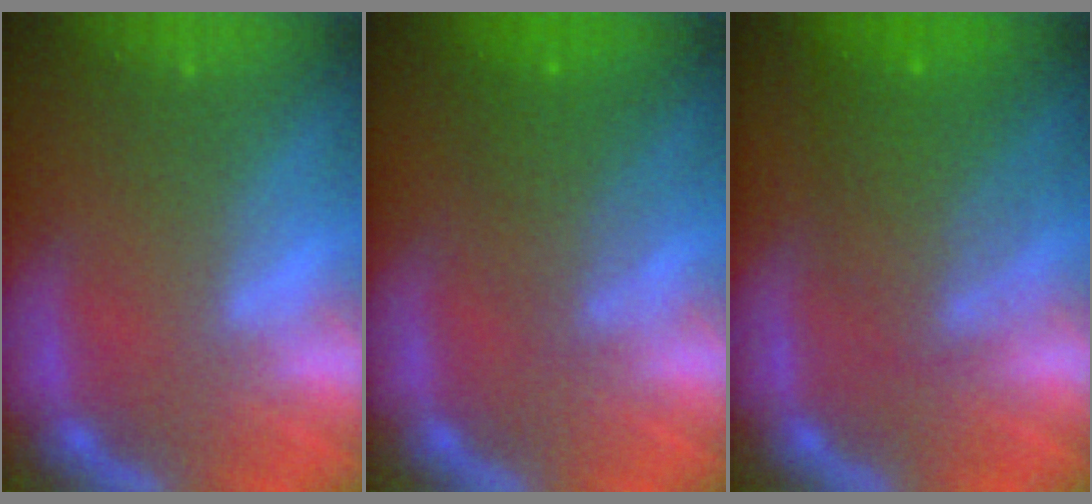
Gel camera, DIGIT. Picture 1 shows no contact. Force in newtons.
{"total": 3.5}
{"total": 5.6}